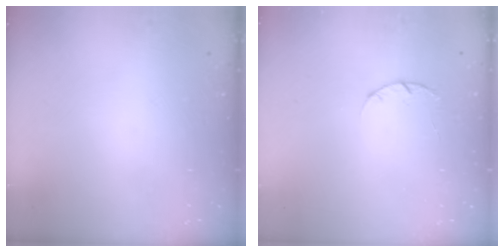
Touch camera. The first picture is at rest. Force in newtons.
{"total": 2.0, "press": 1.9, "slide": 0.4}